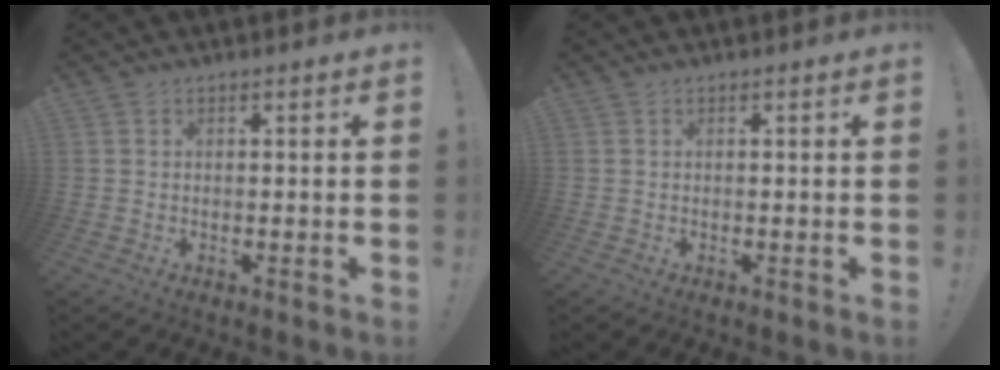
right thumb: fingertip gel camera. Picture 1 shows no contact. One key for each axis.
{"total": 0.0}